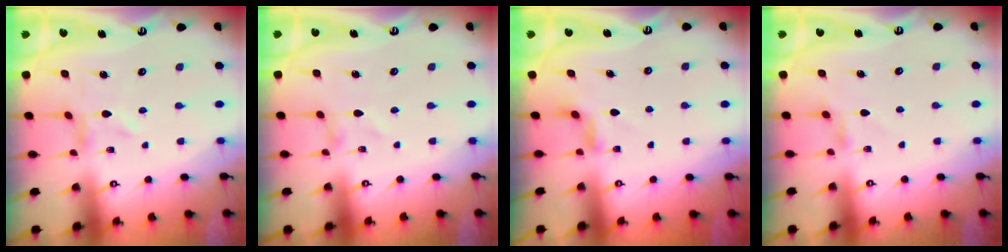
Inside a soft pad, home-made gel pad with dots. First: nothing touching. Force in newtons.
{"total": 0.0}
{"total": 3.6, "press": 3.5, "slide": 0.5}
{"total": 3.0, "press": 2.9, "slide": 0.5}